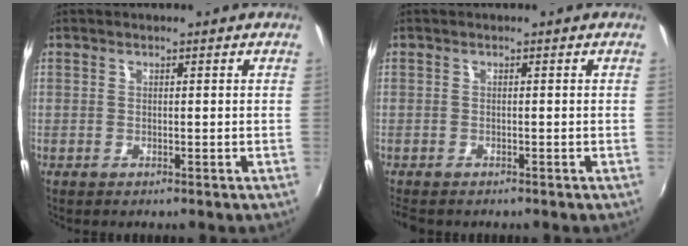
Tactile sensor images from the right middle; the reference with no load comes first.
{"total": 2.4, "force": [-2.0, 0.9, 0.9], "torque": [-0.020, -0.016, -0.033]}